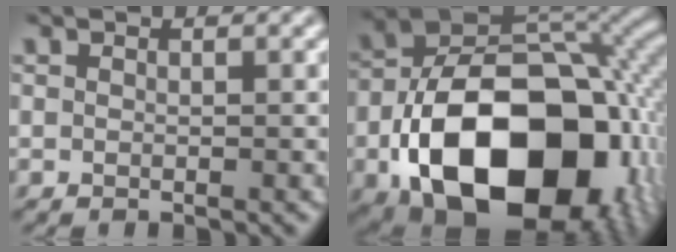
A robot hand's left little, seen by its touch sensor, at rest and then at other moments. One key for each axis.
{"total": 19.3, "fx": -6.9, "fy": 12.5, "fz": 13.0, "tx": -0.230, "ty": -0.040, "tz": -0.098}